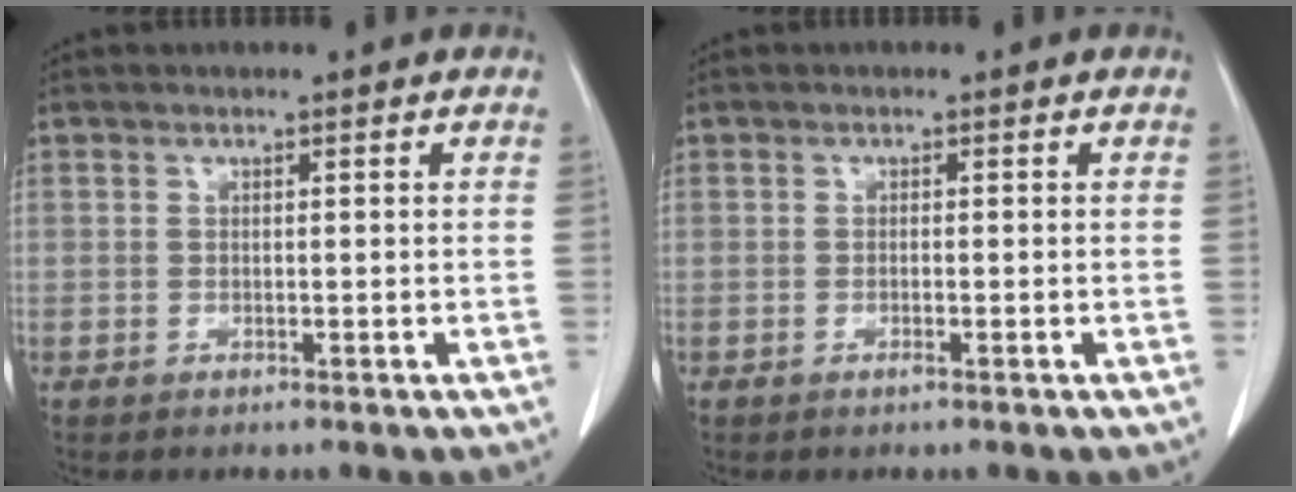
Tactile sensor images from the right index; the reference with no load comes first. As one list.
[{"total": 1.0, "force": [-0.4, 0.2, 0.8], "torque": [-0.019, -0.001, -0.007]}]